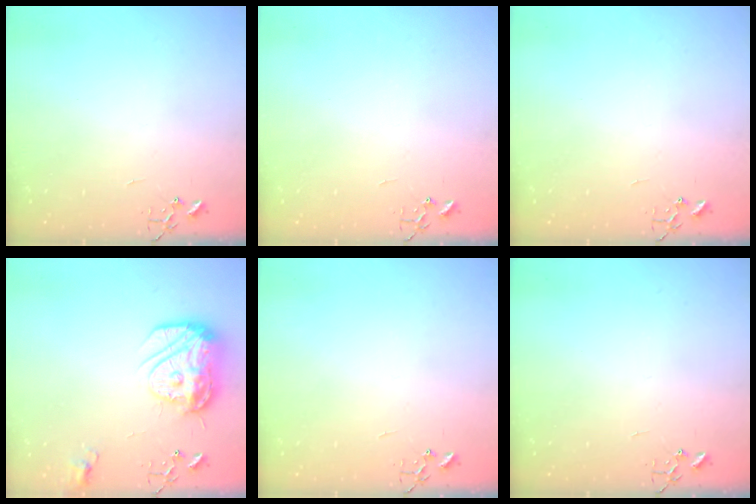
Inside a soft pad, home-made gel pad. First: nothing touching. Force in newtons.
{"total": 0.0}
{"total": 0.0}
{"total": 15.0, "press": 14.9, "slide": 1.1}
{"total": 0.0}
{"total": 0.0}